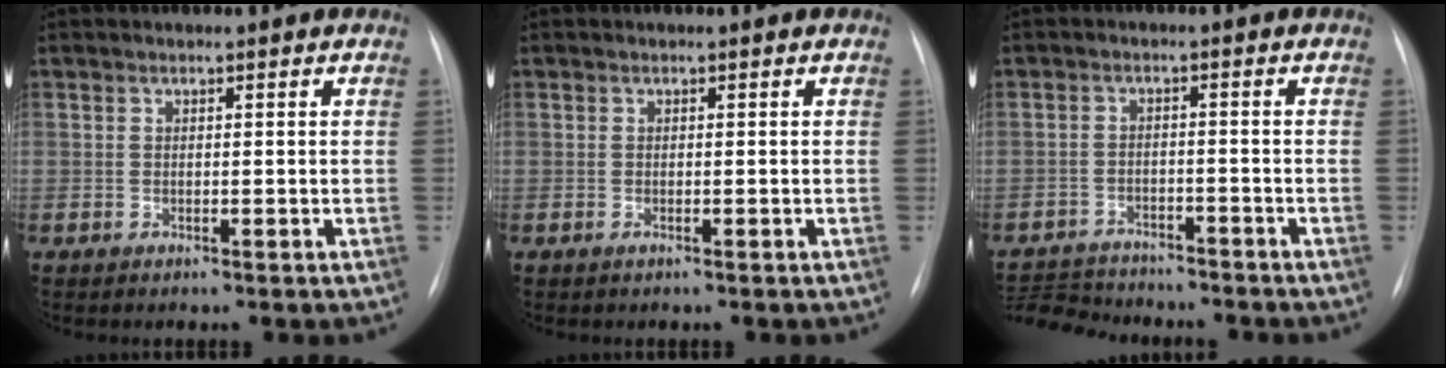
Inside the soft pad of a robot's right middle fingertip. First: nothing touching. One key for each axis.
{"total": 0.0}
{"total": 11.0, "fx": -10.3, "fy": 2.8, "fz": 2.8, "tx": -0.058, "ty": 0.003, "tz": -0.150}